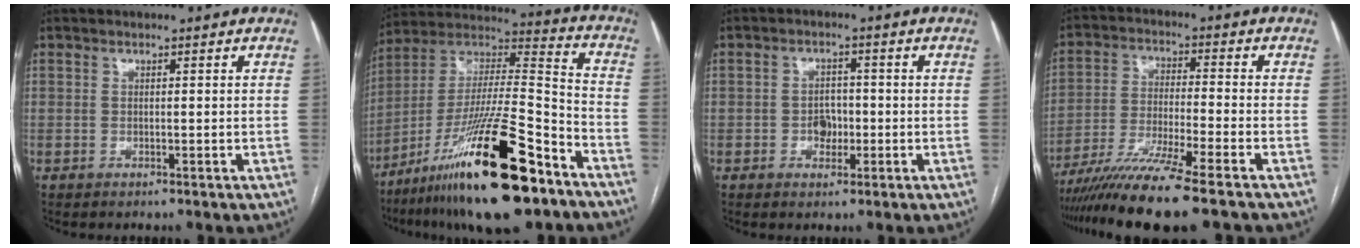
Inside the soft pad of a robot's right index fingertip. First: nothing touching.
{"total": 25.2, "force": [-15.3, 3.3, 19.7], "torque": [-0.346, -0.019, -0.262]}
{"total": 3.3, "force": [-0.8, 2.5, 2.0], "torque": [-0.025, 0.008, -0.011]}
{"total": 12.6, "force": [-9.9, -1.3, 7.6], "torque": [-0.130, -0.032, -0.169]}